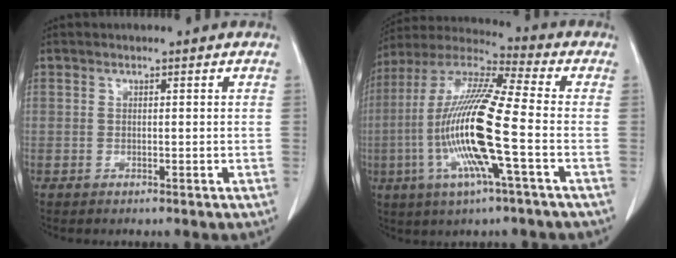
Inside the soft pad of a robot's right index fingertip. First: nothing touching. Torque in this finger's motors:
{"motor_torque": [2.14, 0.00, 1.05, 0.21]}